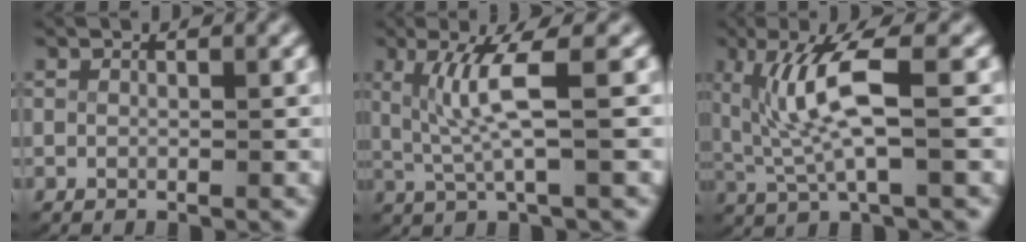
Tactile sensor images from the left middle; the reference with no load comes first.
{"total": 4.0, "force": [0.6, 0.4, 4.0], "torque": [-0.084, -0.001, 0.017]}
{"total": 5.5, "force": [0.6, 1.8, 5.1], "torque": [-0.112, 0.006, 0.016]}